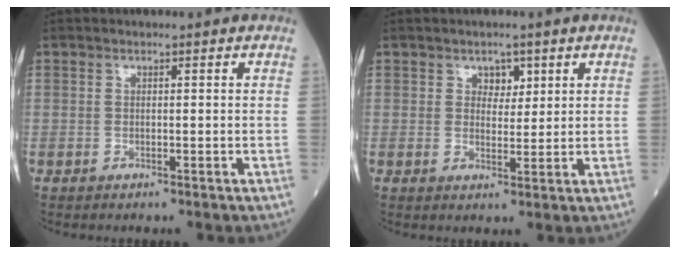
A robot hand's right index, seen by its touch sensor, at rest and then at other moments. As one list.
[{"total": 2.8, "force": [1.5, 1.9, 1.5], "torque": [-0.013, 0.000, 0.022]}]